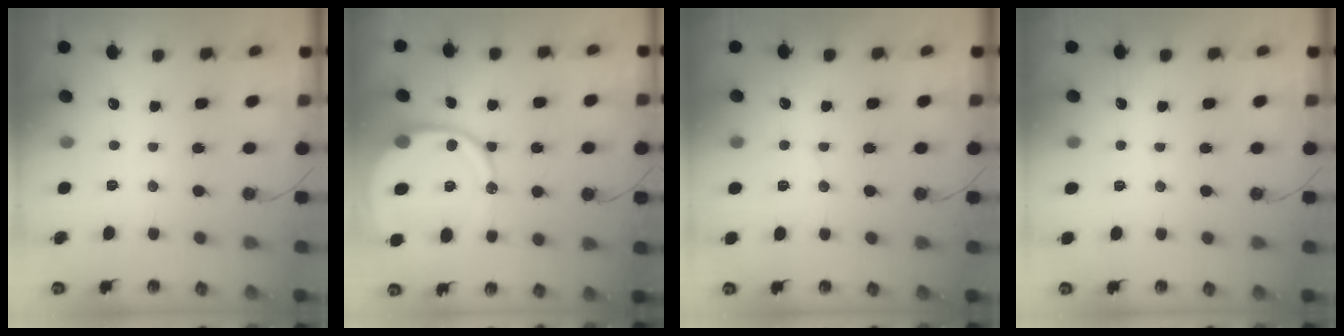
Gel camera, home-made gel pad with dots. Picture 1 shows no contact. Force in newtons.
{"total": 16.0, "press": 15.9, "slide": 1.9}
{"total": 4.0, "press": 3.9, "slide": 1.0}
{"total": 2.6, "press": 2.4, "slide": 0.9}